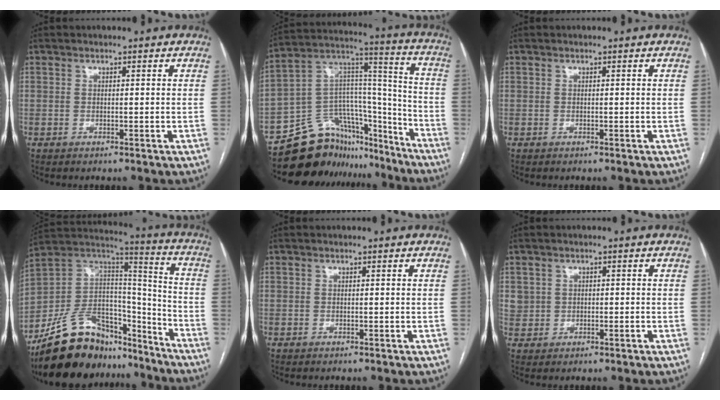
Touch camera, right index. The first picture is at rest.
{"total": 19.9, "force": [-16.7, 9.6, 5.2], "torque": [-0.082, 0.080, -0.264]}
{"total": 0.0}
{"total": 23.8, "force": [-18.8, 10.3, 10.4], "torque": [-0.205, 0.033, -0.317]}
{"total": 0.0}
{"total": 2.5, "force": [0.2, 2.5, 0.4], "torque": [-0.006, 0.013, 0.013]}